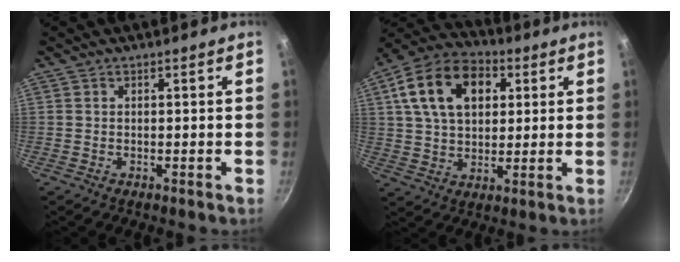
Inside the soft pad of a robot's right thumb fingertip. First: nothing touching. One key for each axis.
{"total": 17.1, "fx": 5.3, "fy": 11.4, "fz": 11.5, "tx": -0.180, "ty": 0.011, "tz": 0.079}